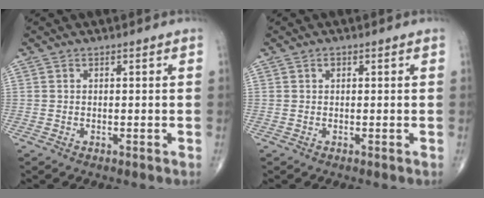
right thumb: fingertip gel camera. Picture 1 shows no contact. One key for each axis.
{"total": 0.7, "fx": 0.3, "fy": 0.5, "fz": 0.3, "tx": -0.001, "ty": 0.000, "tz": 0.005}